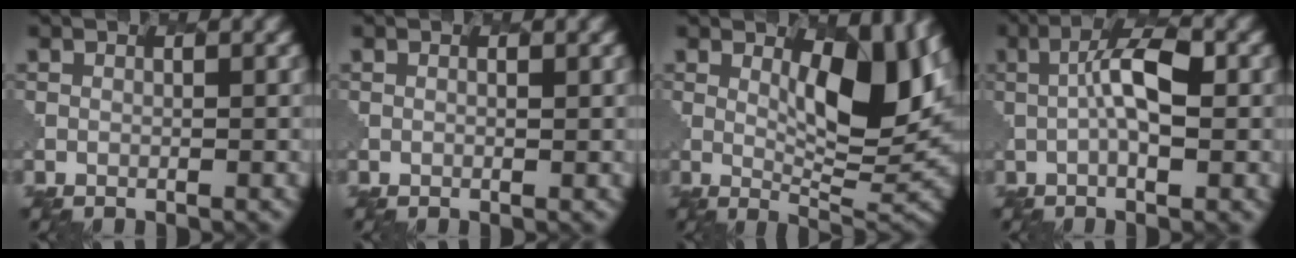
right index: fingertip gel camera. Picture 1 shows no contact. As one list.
[{"total": 0.0}, {"total": 9.7, "force": [1.8, 3.4, 8.9], "torque": [-0.123, -0.004, 0.037]}, {"total": 5.1, "force": [0.2, 1.4, 4.9], "torque": [-0.088, 0.005, 0.003]}]